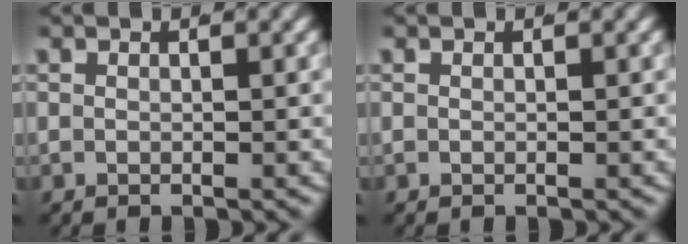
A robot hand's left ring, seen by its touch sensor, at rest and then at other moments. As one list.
[{"total": 0.0}]